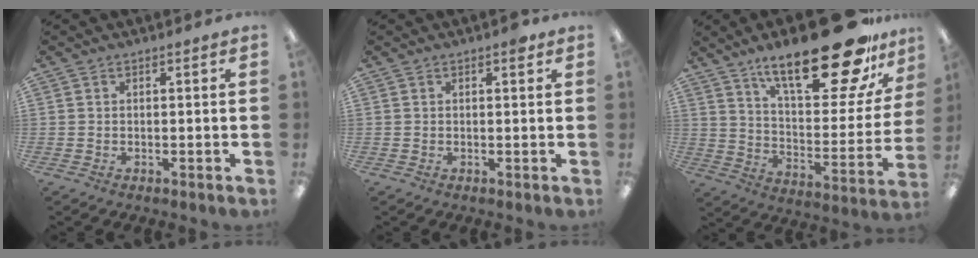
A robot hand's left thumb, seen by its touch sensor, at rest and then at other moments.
{"total": 1.6, "force": [0.8, 0.6, 1.2], "torque": [-0.010, -0.002, 0.010]}
{"total": 27.3, "force": [18.4, 9.0, 18.0], "torque": [-0.261, -0.118, 0.297]}